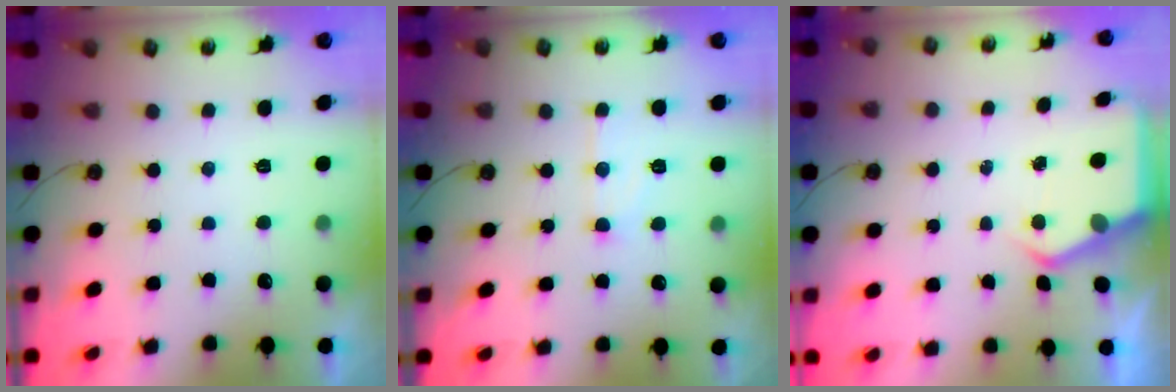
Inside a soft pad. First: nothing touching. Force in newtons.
{"total": 8.0, "press": 8.0, "slide": 0.7}
{"total": 4.3, "press": 4.3, "slide": 0.4}